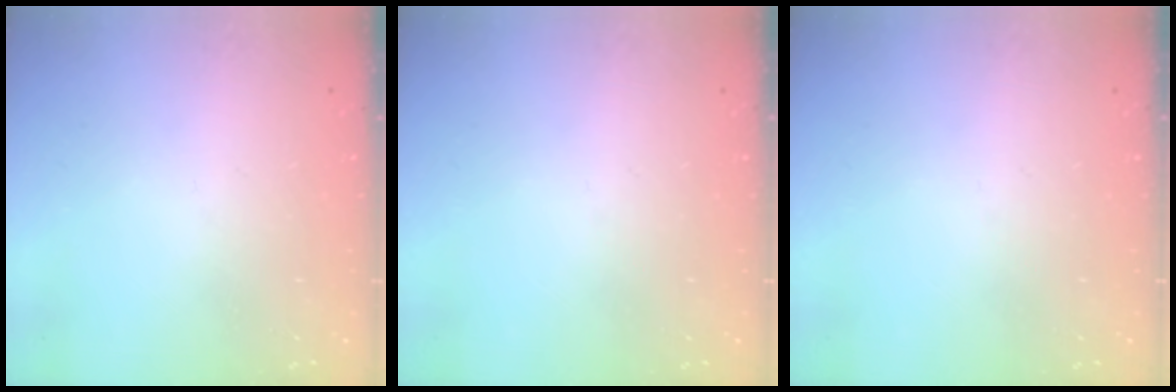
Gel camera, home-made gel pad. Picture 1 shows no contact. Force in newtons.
{"total": 0.0}
{"total": 0.0}